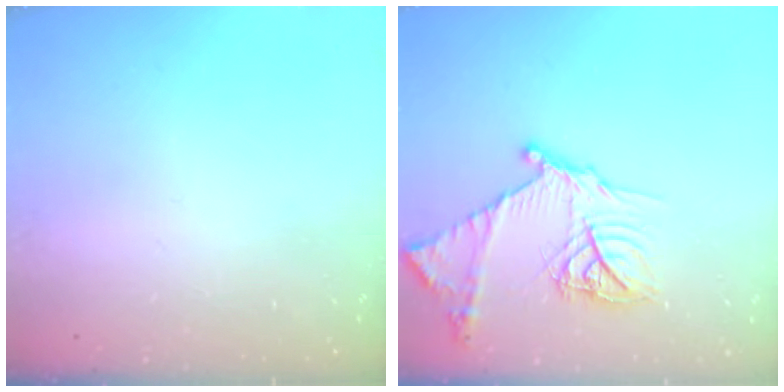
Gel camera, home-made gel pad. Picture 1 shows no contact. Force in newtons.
{"total": 19.1, "press": 19.0, "slide": 1.7}